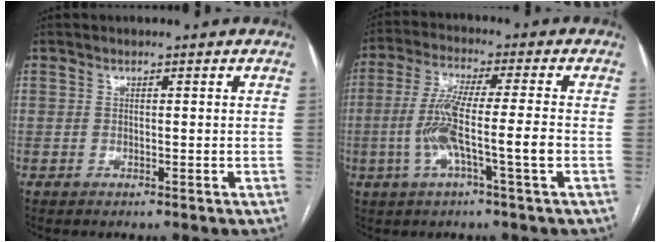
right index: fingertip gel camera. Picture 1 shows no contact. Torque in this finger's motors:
{"motor_torque": [1.59, -0.15, 0.77, 0.21]}